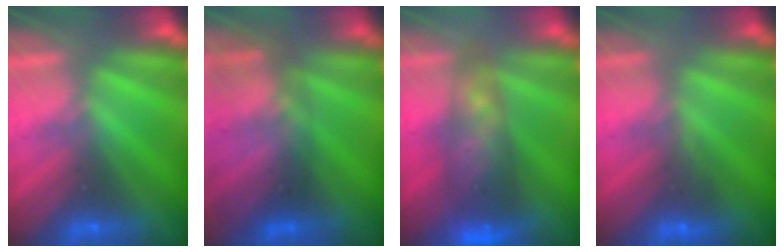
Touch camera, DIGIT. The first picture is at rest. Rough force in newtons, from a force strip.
{"total": 2.8}
{"total": 8.2}
{"total": 3.1}